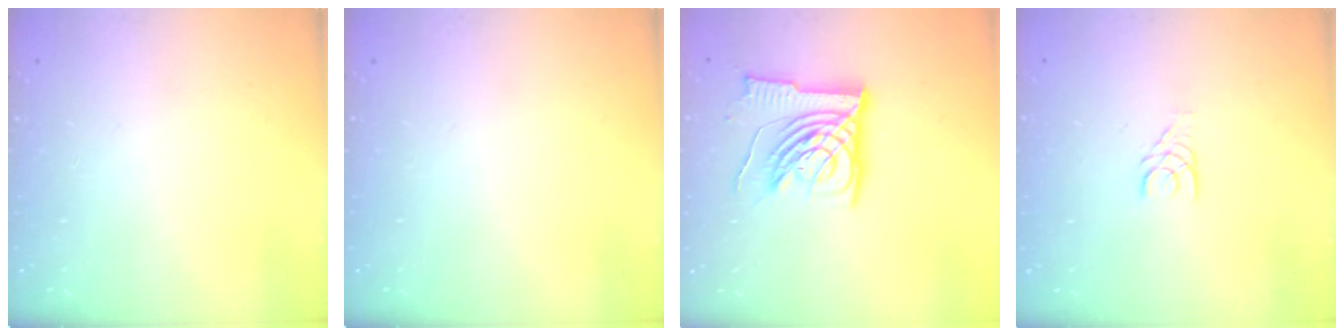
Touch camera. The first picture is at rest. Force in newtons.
{"total": 0.0}
{"total": 12.4, "press": 12.2, "slide": 2.0}
{"total": 3.3, "press": 3.3, "slide": 0.3}